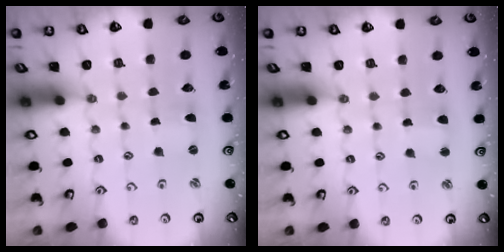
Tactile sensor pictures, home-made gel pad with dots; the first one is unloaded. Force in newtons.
{"total": 2.7, "press": 2.7, "slide": 0.3}